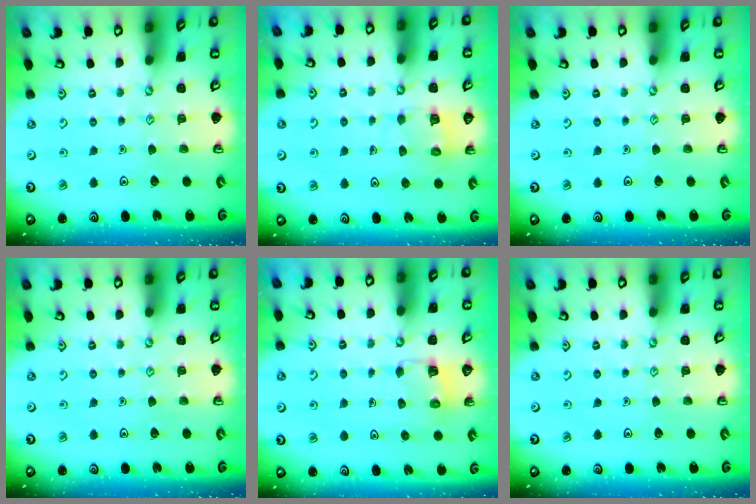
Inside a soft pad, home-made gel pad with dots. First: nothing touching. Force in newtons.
{"total": 6.3, "press": 6.3, "slide": 0.5}
{"total": 0.0}
{"total": 0.0}
{"total": 3.1, "press": 3.1, "slide": 0.2}
{"total": 0.0}